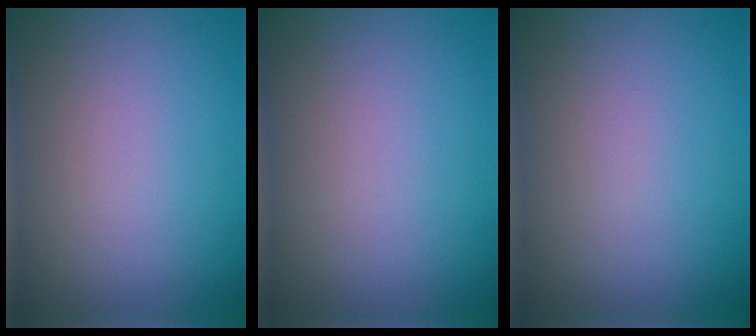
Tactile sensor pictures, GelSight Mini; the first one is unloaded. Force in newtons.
{"total": 0.0}
{"total": 0.0}